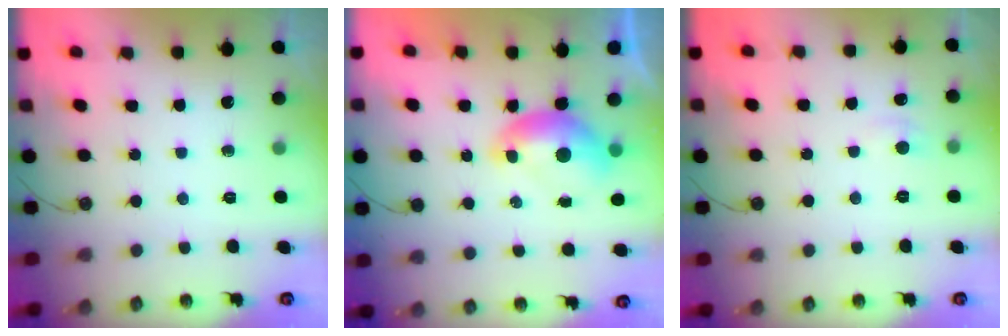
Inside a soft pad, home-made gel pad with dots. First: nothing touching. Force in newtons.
{"total": 0.8, "press": 0.3, "slide": 0.7}
{"total": 1.9, "press": 1.8, "slide": 0.4}